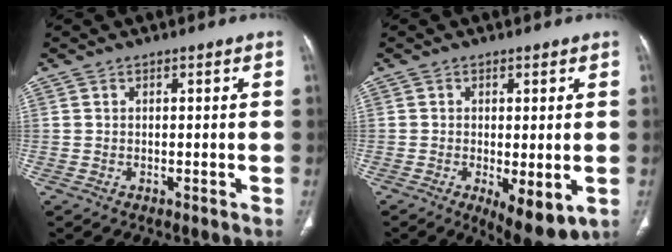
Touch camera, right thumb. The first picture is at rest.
{"total": 8.4, "force": [-2.2, 3.1, 7.5], "torque": [-0.109, -0.021, -0.026]}